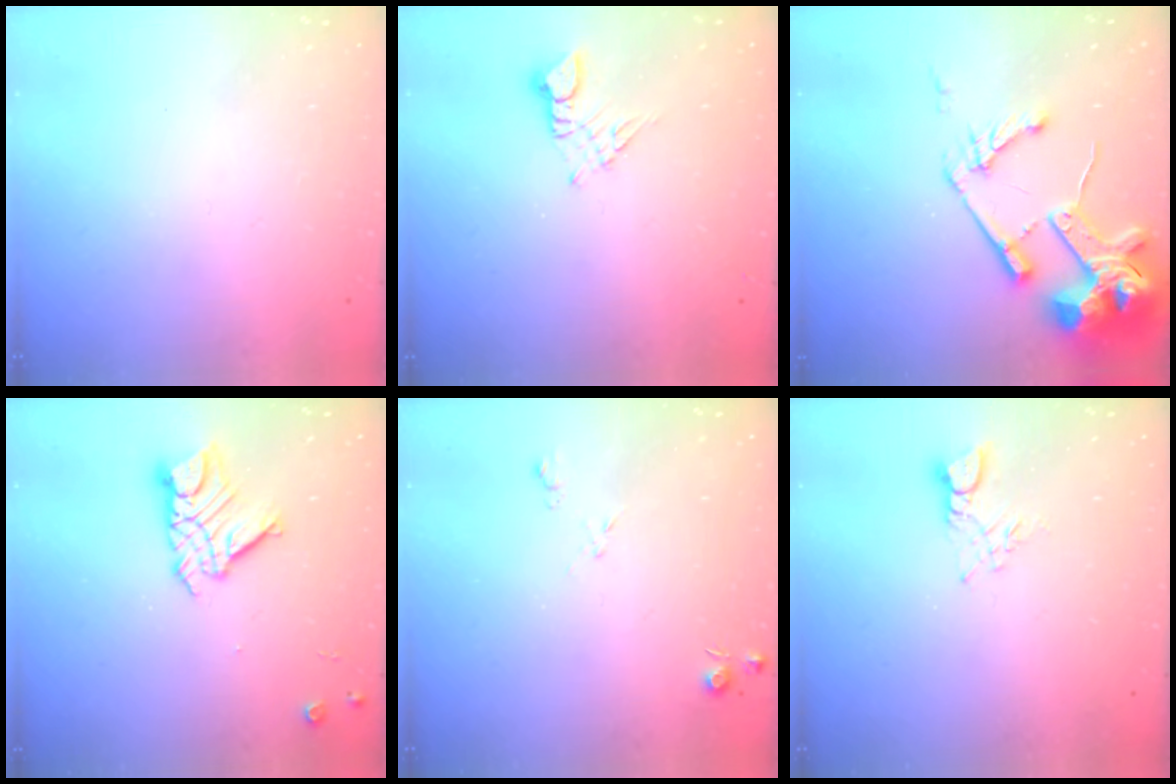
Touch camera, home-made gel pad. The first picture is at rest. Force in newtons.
{"total": 3.0, "press": 3.0, "slide": 0.3}
{"total": 17.0, "press": 16.9, "slide": 1.9}
{"total": 12.1, "press": 12.1, "slide": 1.1}
{"total": 5.4, "press": 5.4, "slide": 0.8}
{"total": 3.4, "press": 3.4, "slide": 0.2}